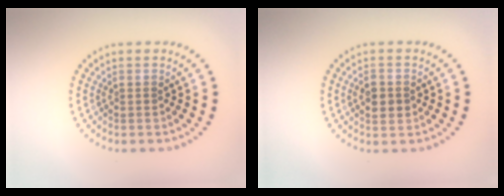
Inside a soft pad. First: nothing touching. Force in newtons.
{"total": 2.5, "press": 2.5, "slide": 0.2}